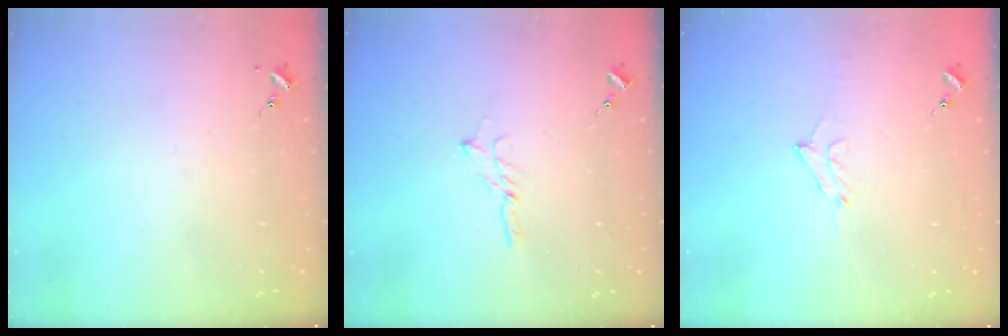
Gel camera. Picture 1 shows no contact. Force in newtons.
{"total": 1.8, "press": 1.8, "slide": 0.2}
{"total": 7.5, "press": 7.5, "slide": 0.9}